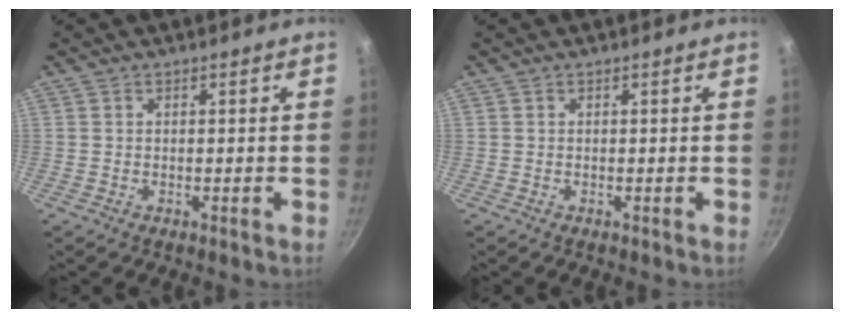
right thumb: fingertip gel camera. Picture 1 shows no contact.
{"total": 0.0}